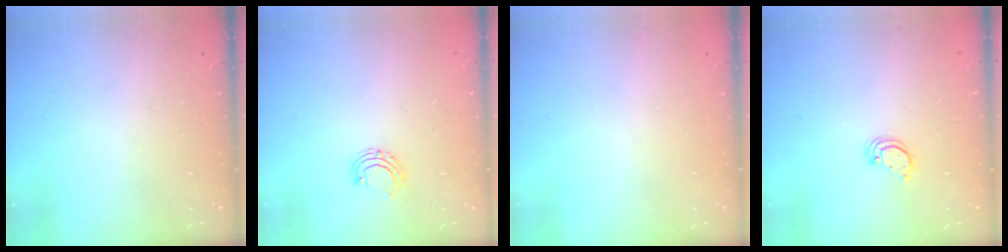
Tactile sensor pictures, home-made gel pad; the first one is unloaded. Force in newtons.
{"total": 5.2, "press": 5.2, "slide": 0.6}
{"total": 0.0}
{"total": 3.2, "press": 3.1, "slide": 0.3}